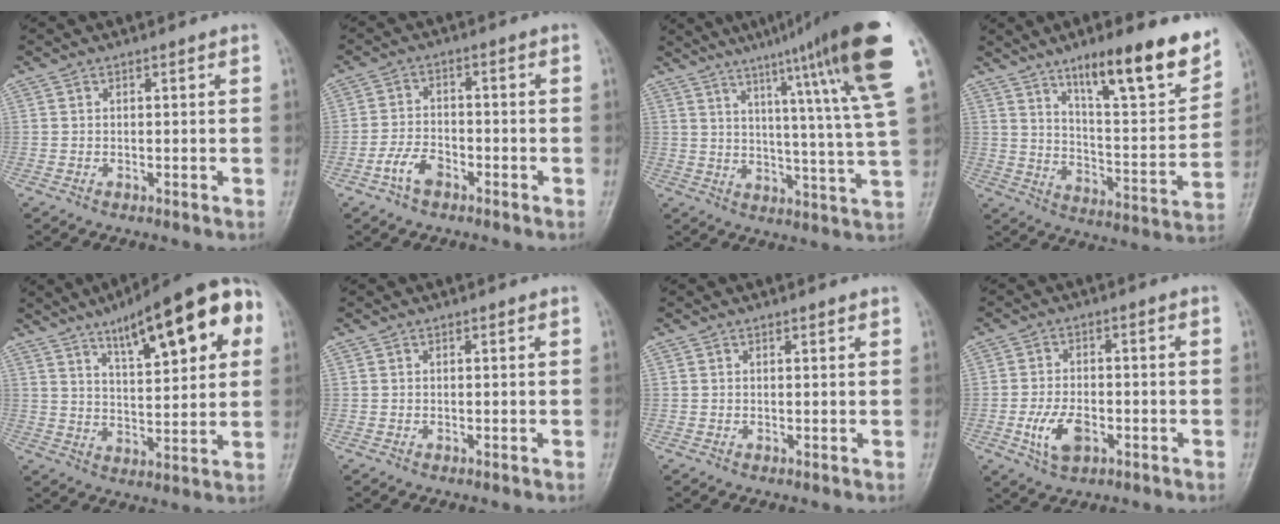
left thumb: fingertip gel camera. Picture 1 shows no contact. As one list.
[{"total": 5.2, "force": [-3.1, 2.9, 3.0], "torque": [-0.054, 0.023, -0.061]}, {"total": 22.0, "force": [12.6, 0.8, 18.1], "torque": [-0.245, -0.046, 0.168]}, {"total": 17.8, "force": [11.8, 3.9, 12.7], "torque": [-0.159, -0.069, 0.193]}, {"total": 19.6, "force": [8.9, 6.3, 16.3], "torque": [-0.198, -0.011, 0.127]}, {"total": 0.0}, {"total": 0.6, "force": [0.5, 0.2, 0.3], "torque": [-0.006, -0.002, 0.006]}, {"total": 7.0, "force": [-2.5, 4.0, 5.2], "torque": [-0.099, 0.010, -0.044]}]